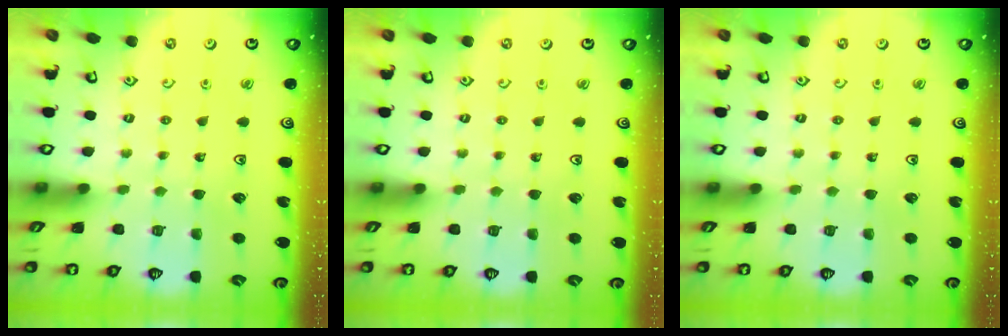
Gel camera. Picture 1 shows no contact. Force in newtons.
{"total": 0.0}
{"total": 0.0}